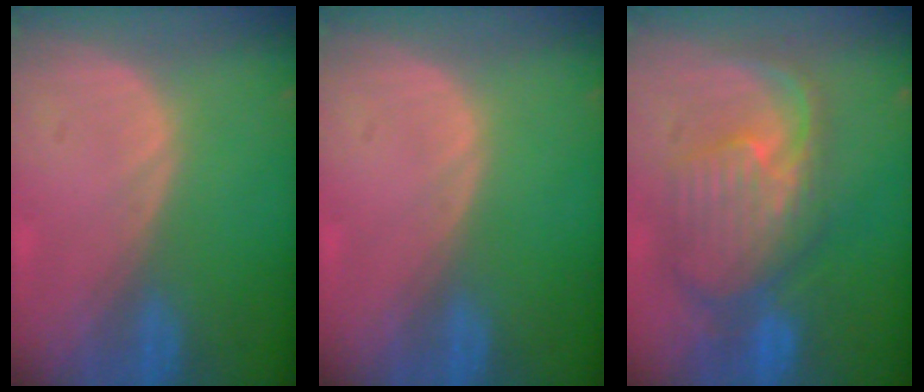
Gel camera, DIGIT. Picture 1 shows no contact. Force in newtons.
{"total": 0.0}
{"total": 10.6, "press": 9.5, "slide": 4.7}